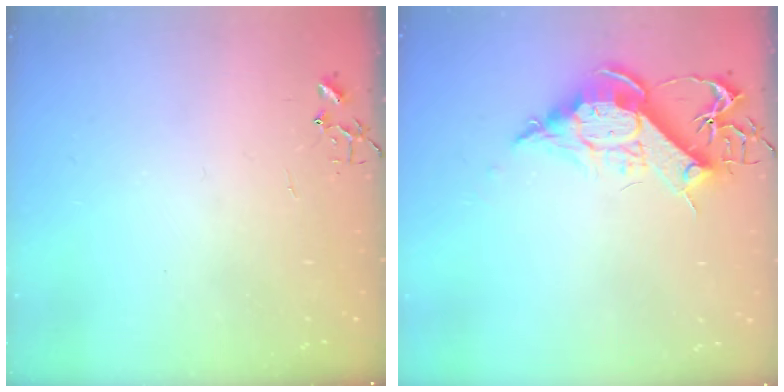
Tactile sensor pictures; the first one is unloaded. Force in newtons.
{"total": 12.5, "press": 12.4, "slide": 1.0}